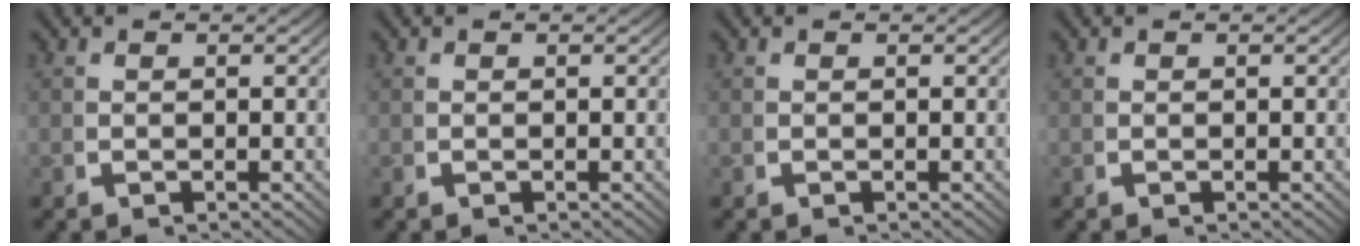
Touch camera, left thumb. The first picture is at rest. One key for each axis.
{"total": 0.0}
{"total": 0.0}
{"total": 0.0}